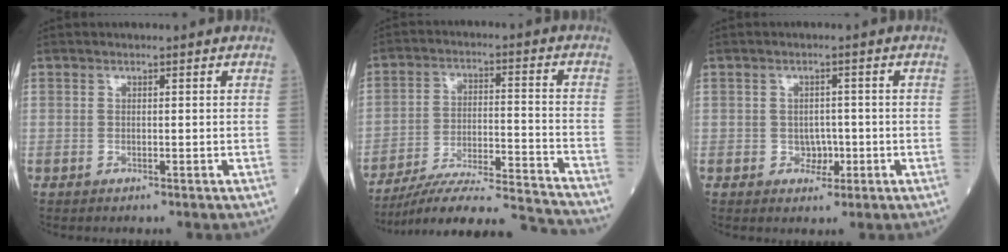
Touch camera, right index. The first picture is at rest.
{"total": 20.0, "force": [-18.9, 0.1, 6.6], "torque": [-0.092, -0.005, -0.281]}
{"total": 2.7, "force": [-0.6, 2.1, 1.6], "torque": [-0.016, 0.004, -0.007]}